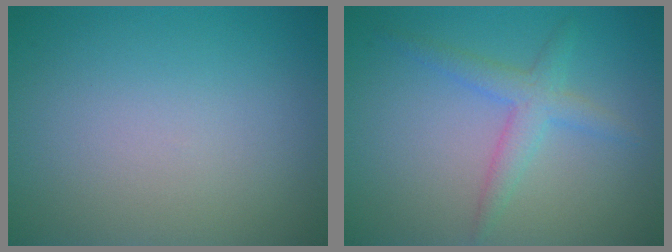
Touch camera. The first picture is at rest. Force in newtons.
{"total": 2.7, "press": 2.7, "slide": 0.0}